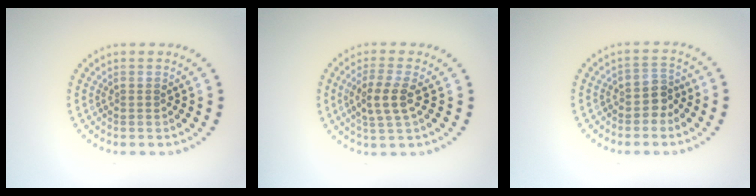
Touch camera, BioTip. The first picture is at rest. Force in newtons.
{"total": 3.0, "press": 2.8, "slide": 1.2}
{"total": 2.0, "press": 1.6, "slide": 1.2}